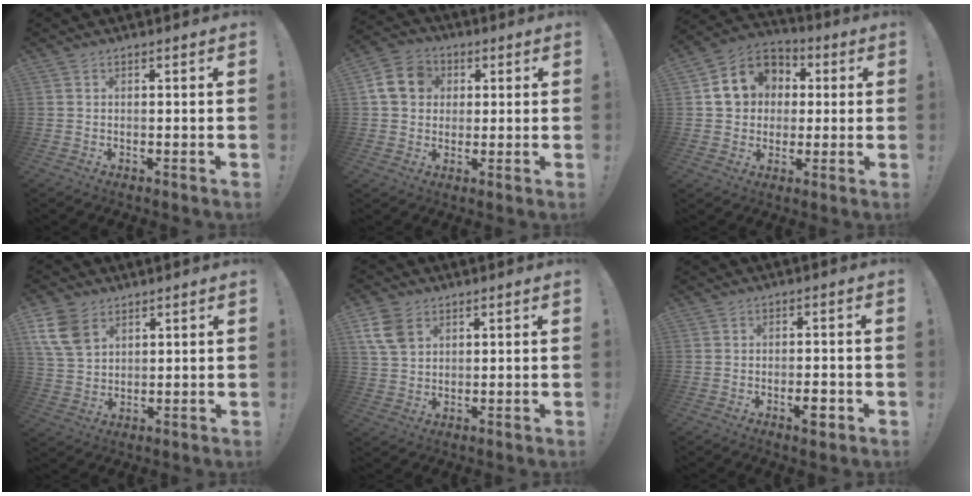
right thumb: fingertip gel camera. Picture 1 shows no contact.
{"total": 11.4, "force": [2.7, 9.7, 5.3], "torque": [-0.091, 0.008, 0.058]}
{"total": 13.0, "force": [2.6, 11.5, 5.5], "torque": [-0.075, 0.006, 0.060]}
{"total": 10.6, "force": [5.9, 6.9, 5.4], "torque": [-0.110, -0.016, 0.121]}
{"total": 8.8, "force": [4.2, 6.0, 4.7], "torque": [-0.098, -0.007, 0.084]}
{"total": 3.9, "force": [-1.8, 1.1, 3.3], "torque": [-0.044, 0.004, -0.030]}